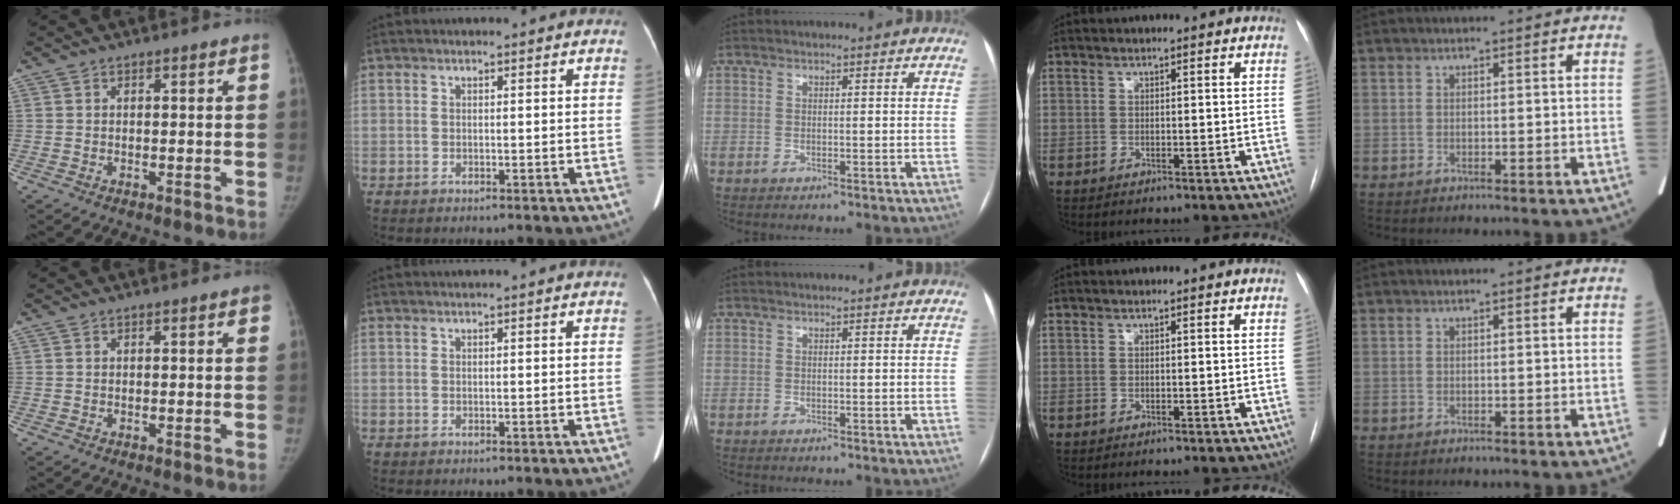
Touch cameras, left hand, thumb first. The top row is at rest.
{"thumb": {"total": 0.8, "force": [0.4, 0.2, 0.7], "torque": [-0.009, 0.002, 0.002]}}